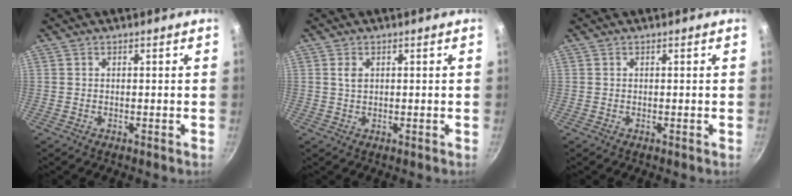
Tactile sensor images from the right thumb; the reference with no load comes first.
{"total": 1.8, "force": [0.6, 1.1, 1.3], "torque": [-0.022, -0.002, 0.012]}
{"total": 0.0}